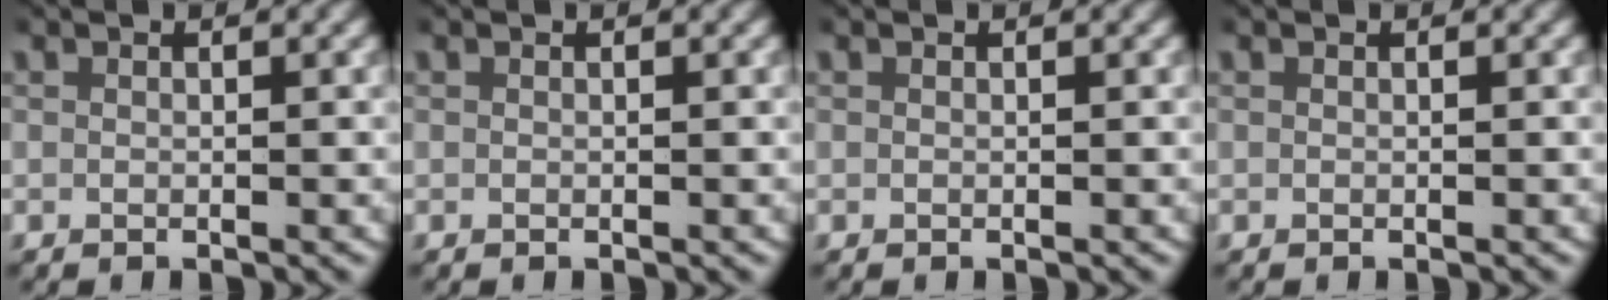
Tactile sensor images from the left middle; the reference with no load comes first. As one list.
[{"total": 0.0}, {"total": 0.0}, {"total": 0.0}]